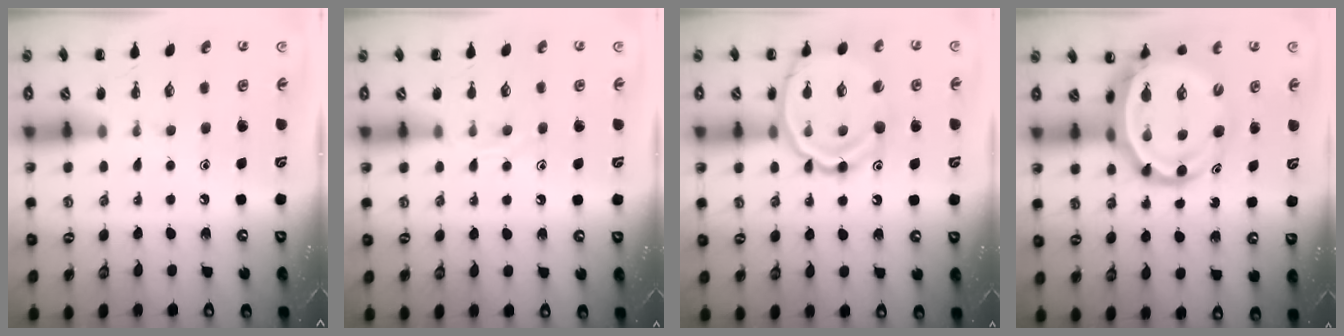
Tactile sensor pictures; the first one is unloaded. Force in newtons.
{"total": 6.8, "press": 6.8, "slide": 0.8}
{"total": 16.3, "press": 16.1, "slide": 2.5}
{"total": 11.1, "press": 10.6, "slide": 3.4}